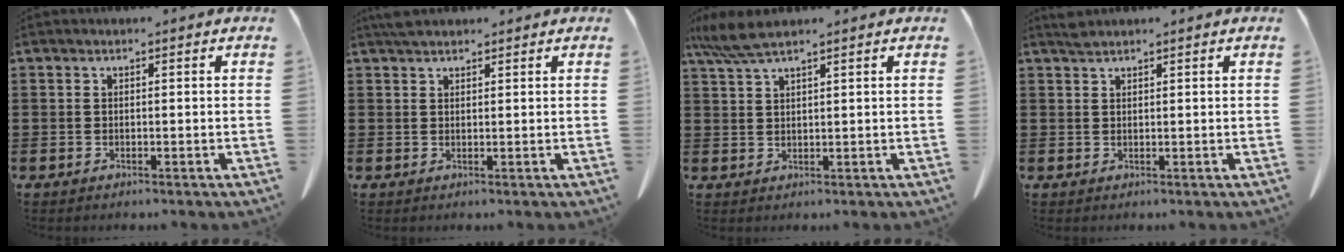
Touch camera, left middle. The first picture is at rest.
{"total": 1.8, "force": [1.6, 0.6, 0.4], "torque": [-0.012, 0.001, 0.033]}
{"total": 4.8, "force": [3.7, 0.3, 3.0], "torque": [-0.067, -0.002, 0.069]}
{"total": 1.2, "force": [1.1, 0.1, 0.4], "torque": [-0.010, -0.002, 0.022]}